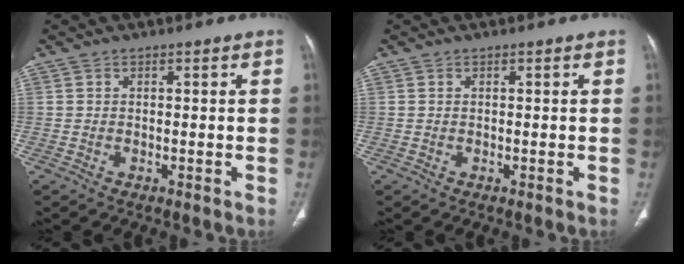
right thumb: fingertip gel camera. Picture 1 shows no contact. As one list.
[{"total": 0.0}]